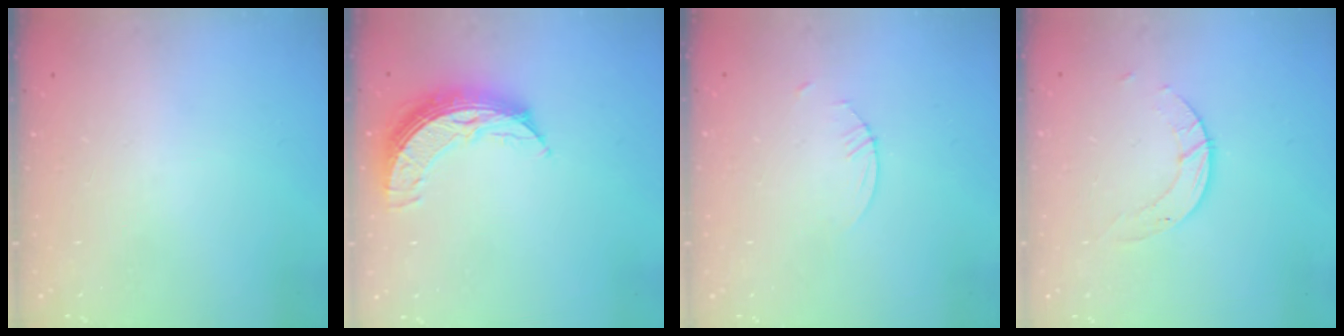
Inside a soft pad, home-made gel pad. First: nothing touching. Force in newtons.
{"total": 9.4, "press": 9.4, "slide": 0.9}
{"total": 1.6, "press": 1.5, "slide": 0.2}
{"total": 3.9, "press": 3.9, "slide": 0.4}